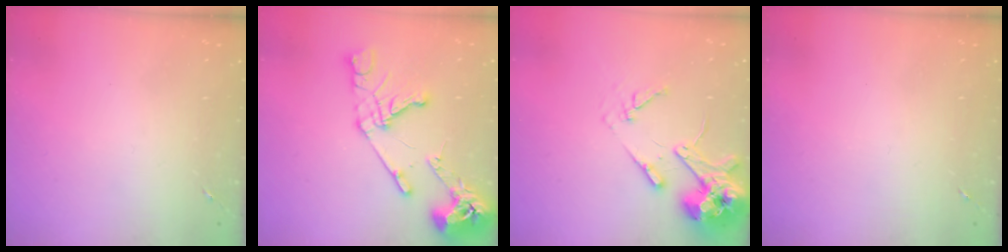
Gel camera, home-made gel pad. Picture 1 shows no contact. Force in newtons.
{"total": 17.0, "press": 16.9, "slide": 1.9}
{"total": 14.9, "press": 14.7, "slide": 2.3}
{"total": 0.0}